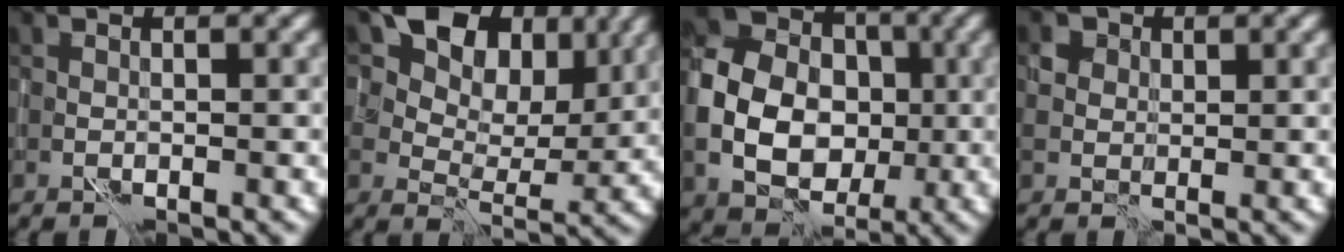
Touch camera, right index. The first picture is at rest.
{"total": 11.2, "force": [5.4, 7.1, 6.8], "torque": [-0.106, 0.009, 0.081]}
{"total": 12.9, "force": [-0.8, 10.8, 7.1], "torque": [-0.146, -0.006, -0.026]}
{"total": 2.6, "force": [0.8, 2.2, 1.1], "torque": [-0.025, 0.003, 0.012]}